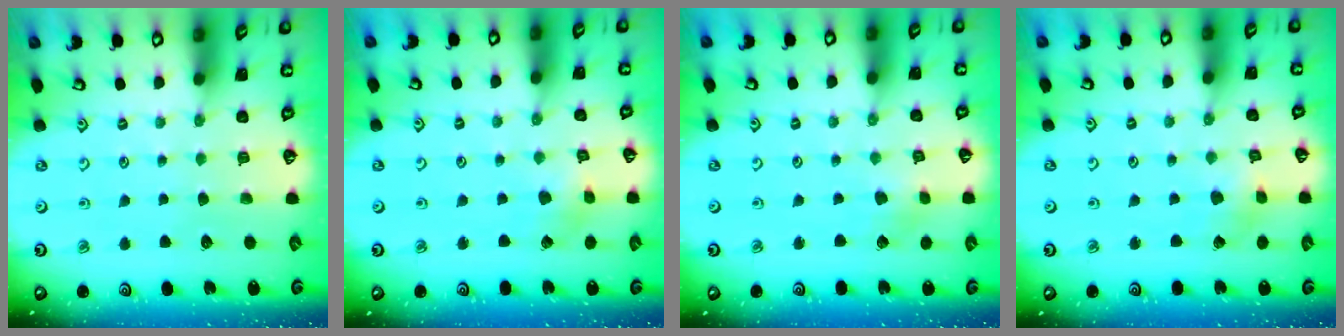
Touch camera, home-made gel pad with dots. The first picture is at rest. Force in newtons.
{"total": 2.3, "press": 2.3, "slide": 0.2}
{"total": 2.8, "press": 2.8, "slide": 0.2}
{"total": 2.9, "press": 2.9, "slide": 0.3}